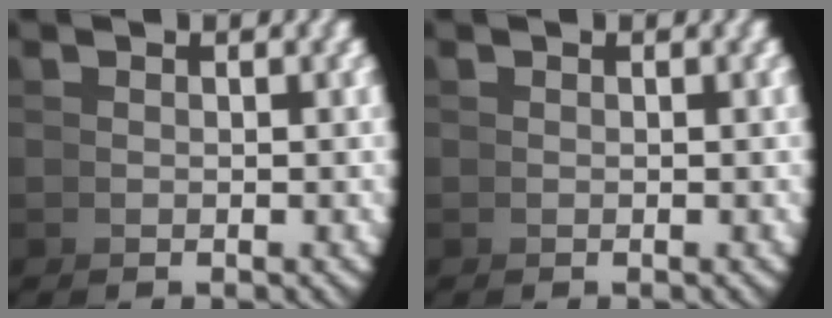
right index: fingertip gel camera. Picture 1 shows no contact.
{"total": 0.0}